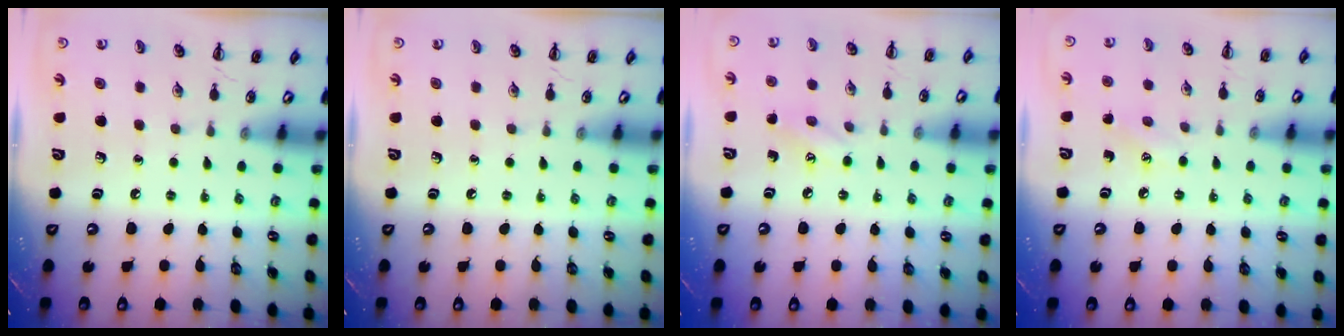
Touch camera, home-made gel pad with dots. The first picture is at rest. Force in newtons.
{"total": 0.0}
{"total": 8.1, "press": 7.9, "slide": 2.0}
{"total": 6.0, "press": 5.8, "slide": 1.6}